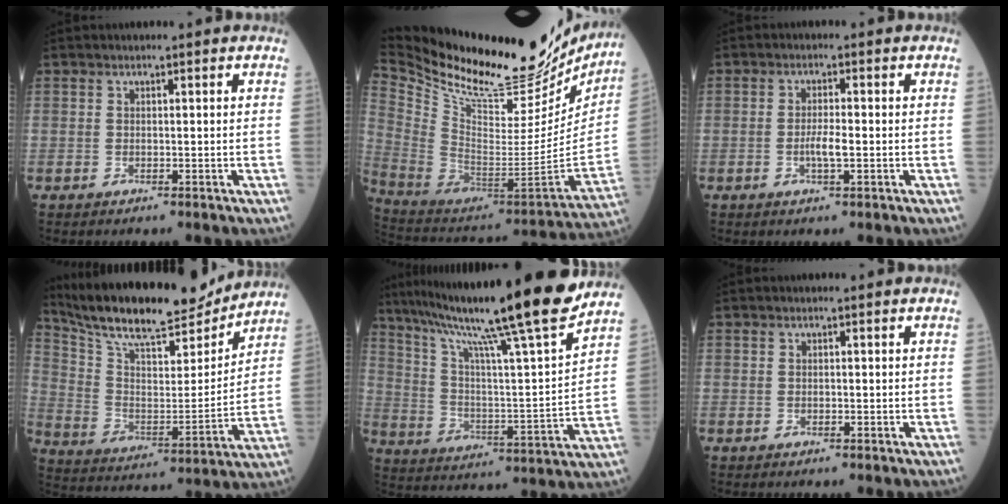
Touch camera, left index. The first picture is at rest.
{"total": 32.4, "force": [27.8, 7.9, 14.5], "torque": [-0.269, -0.069, 0.414]}
{"total": 2.8, "force": [-0.8, 0.3, 2.7], "torque": [-0.054, -0.004, -0.016]}
{"total": 20.8, "force": [18.7, 3.3, 8.5], "torque": [-0.160, -0.007, 0.307]}
{"total": 23.8, "force": [19.0, -1.3, 14.2], "torque": [-0.235, -0.029, 0.293]}
{"total": 0.0}